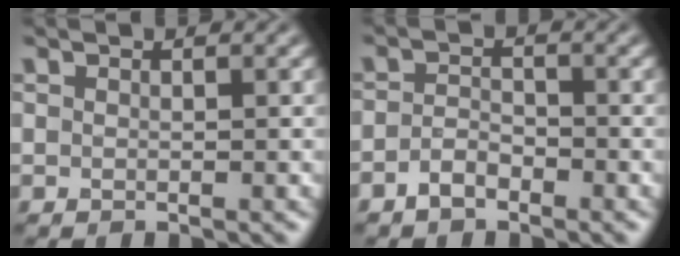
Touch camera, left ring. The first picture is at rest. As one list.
[{"total": 2.0, "force": [-1.4, 1.0, 1.1], "torque": [-0.022, 0.004, -0.029]}]